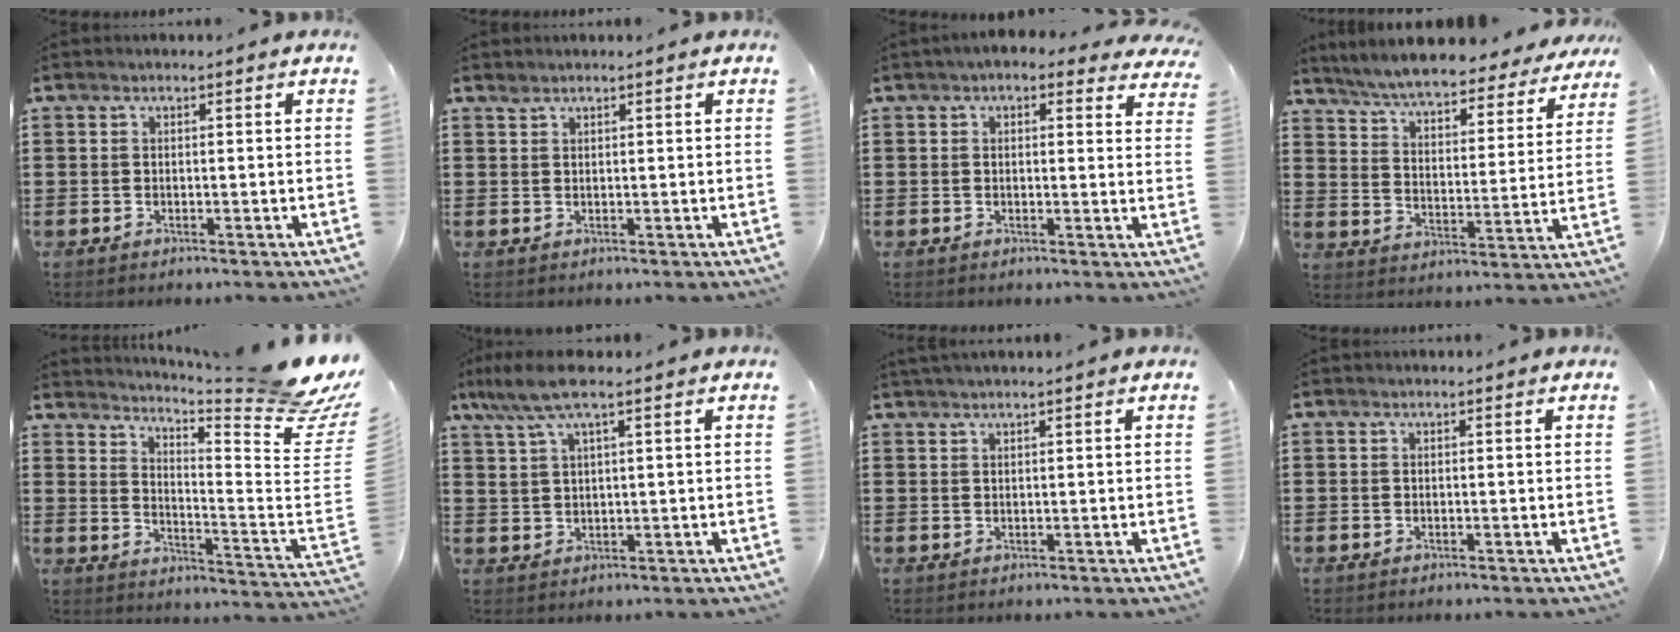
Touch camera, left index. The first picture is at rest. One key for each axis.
{"total": 0.8, "fx": 0.7, "fy": 0.2, "fz": 0.3, "tx": -0.006, "ty": 0.001, "tz": 0.014}
{"total": 2.7, "fx": 1.9, "fy": 1.5, "fz": 1.1, "tx": -0.023, "ty": -0.001, "tz": 0.031}
{"total": 6.4, "fx": 6.1, "fy": 0.2, "fz": 1.9, "tx": -0.065, "ty": -0.042, "tz": 0.105}
{"total": 8.9, "fx": 7.2, "fy": 0.4, "fz": 5.1, "tx": -0.086, "ty": -0.078, "tz": 0.116}
{"total": 5.7, "fx": 3.4, "fy": 0.9, "fz": 4.5, "tx": -0.109, "ty": -0.001, "tz": 0.056}
{"total": 1.2, "fx": 1.0, "fy": -0.1, "fz": 0.7, "tx": -0.013, "ty": -0.001, "tz": 0.019}
{"total": 0.0}